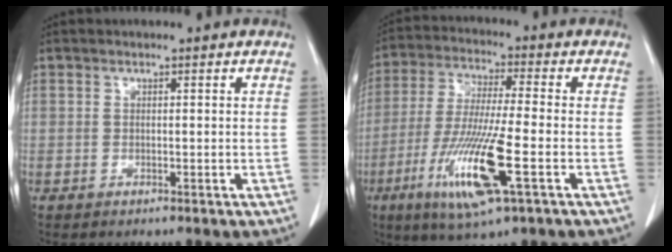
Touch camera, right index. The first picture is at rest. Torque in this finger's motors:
{"motor_torque": [1.36, -0.58, 0.41, 0.19]}